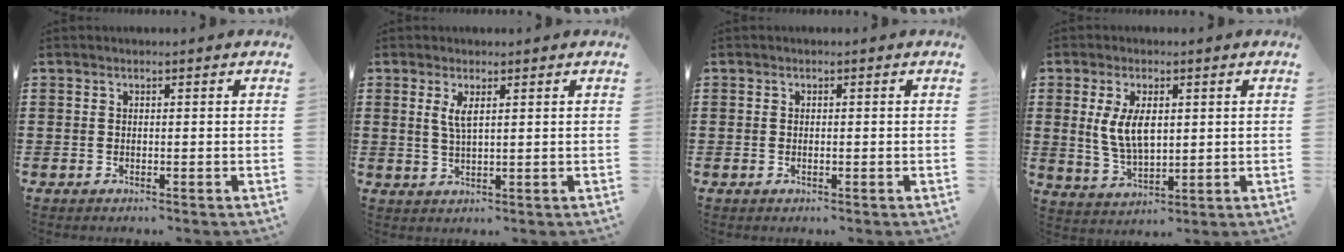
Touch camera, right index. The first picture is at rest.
{"total": 2.9, "force": [1.2, 0.8, 2.5], "torque": [-0.054, 0.004, 0.020]}
{"total": 0.5, "force": [-0.2, 0.1, 0.5], "torque": [-0.010, -0.003, -0.002]}
{"total": 6.9, "force": [1.3, 3.5, 5.9], "torque": [-0.127, 0.006, 0.020]}